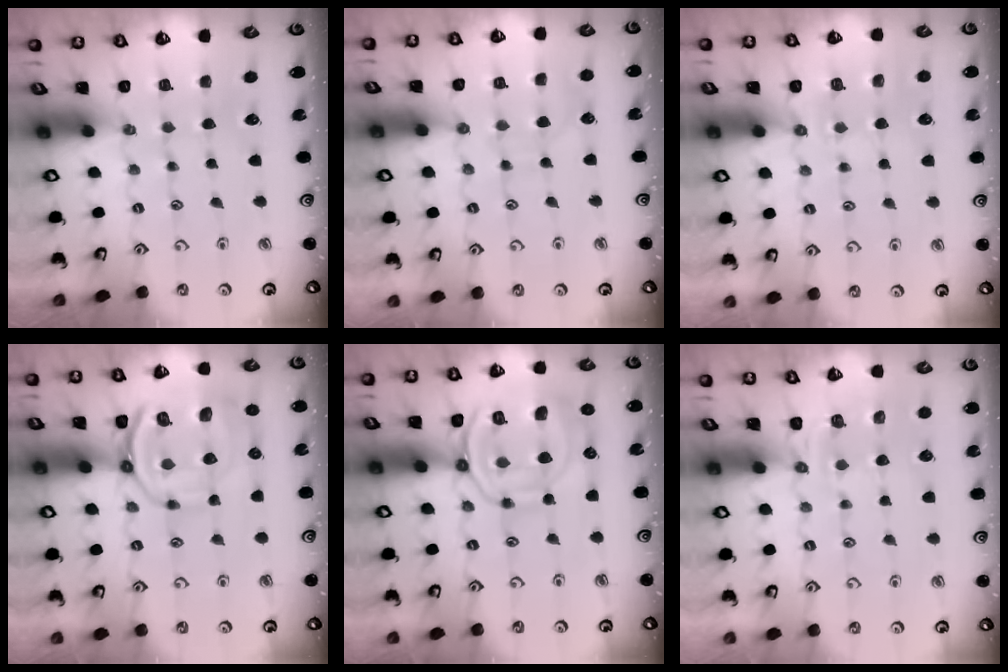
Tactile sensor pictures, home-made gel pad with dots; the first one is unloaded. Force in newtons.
{"total": 5.9, "press": 5.9, "slide": 0.5}
{"total": 5.5, "press": 5.4, "slide": 0.9}
{"total": 12.6, "press": 12.5, "slide": 1.5}
{"total": 14.8, "press": 14.8, "slide": 1.4}
{"total": 3.9, "press": 3.1, "slide": 2.3}